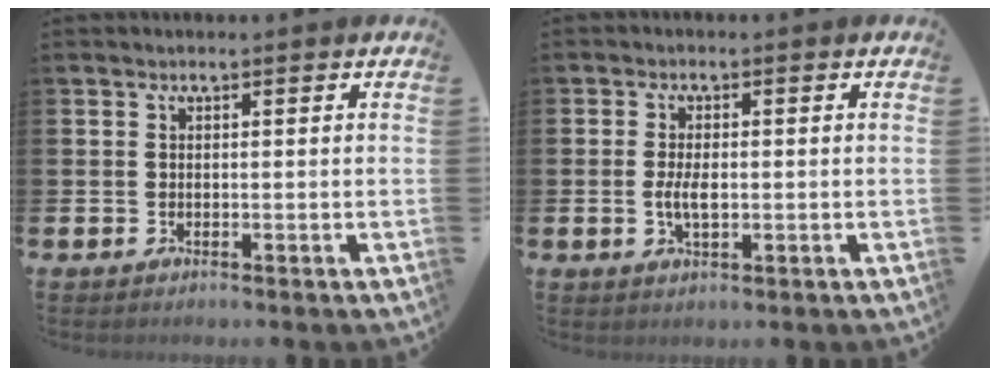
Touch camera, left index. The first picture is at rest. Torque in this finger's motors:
{"motor_torque": [0.62, 0.18, 0.13, 0.12]}